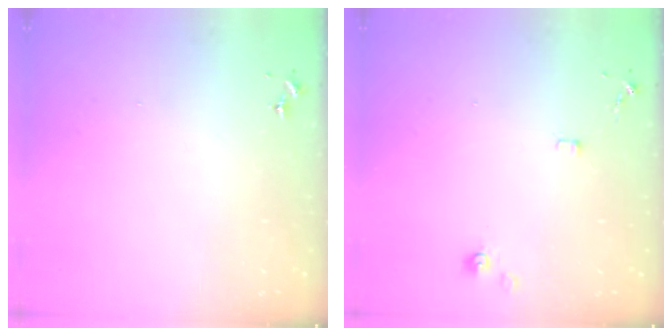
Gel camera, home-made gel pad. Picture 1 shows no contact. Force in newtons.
{"total": 6.5, "press": 6.4, "slide": 0.6}